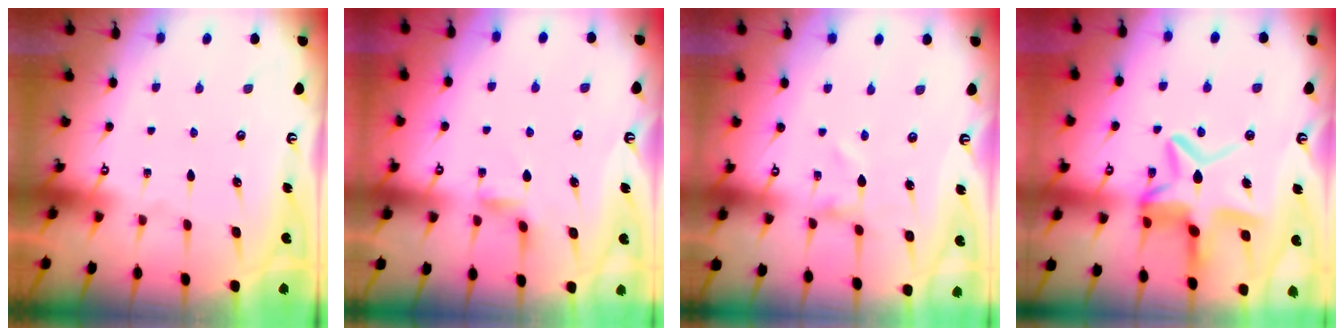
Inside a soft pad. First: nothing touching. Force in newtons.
{"total": 2.2, "press": 2.2, "slide": 0.4}
{"total": 0.0}
{"total": 14.2, "press": 14.1, "slide": 1.4}